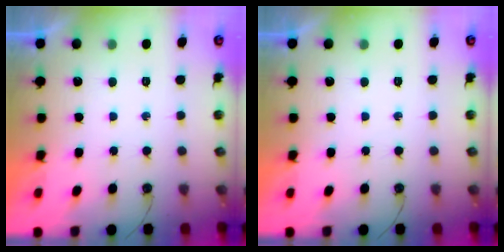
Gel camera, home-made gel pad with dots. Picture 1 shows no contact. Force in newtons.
{"total": 0.0}